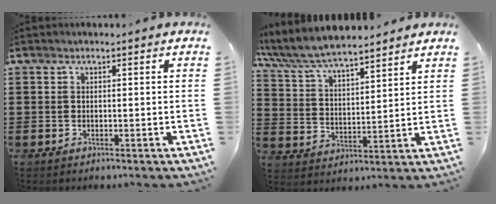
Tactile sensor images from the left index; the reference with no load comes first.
{"total": 7.0, "force": [6.5, 1.0, 2.5], "torque": [-0.075, -0.032, 0.114]}